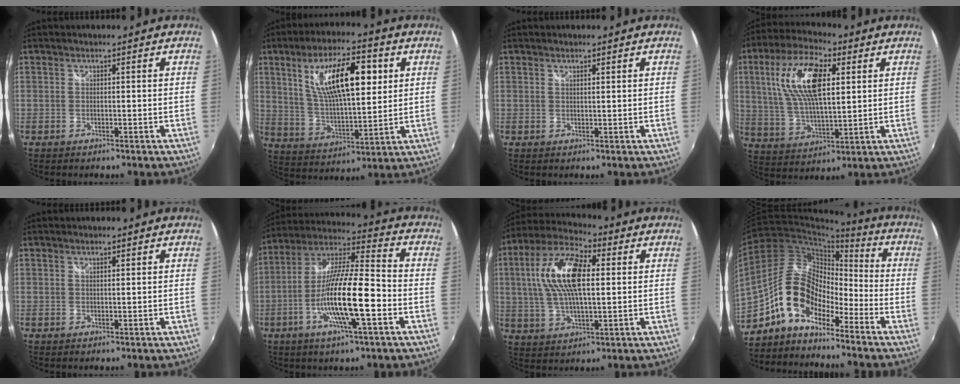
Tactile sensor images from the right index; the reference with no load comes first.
{"total": 16.9, "force": [5.8, 5.8, 14.8], "torque": [-0.260, 0.012, 0.107]}
{"total": 0.8, "force": [0.7, 0.1, 0.4], "torque": [-0.005, 0.000, 0.012]}
{"total": 15.9, "force": [4.8, 6.5, 13.7], "torque": [-0.264, 0.016, 0.093]}
{"total": 0.5, "force": [0.5, 0.1, 0.3], "torque": [-0.003, 0.000, 0.008]}
{"total": 16.4, "force": [-5.2, 2.4, 15.4], "torque": [-0.297, -0.009, -0.101]}
{"total": 15.4, "force": [3.0, 6.3, 13.7], "torque": [-0.270, 0.022, 0.049]}
{"total": 12.0, "force": [-8.0, 6.3, 6.4], "torque": [-0.120, 0.029, -0.157]}